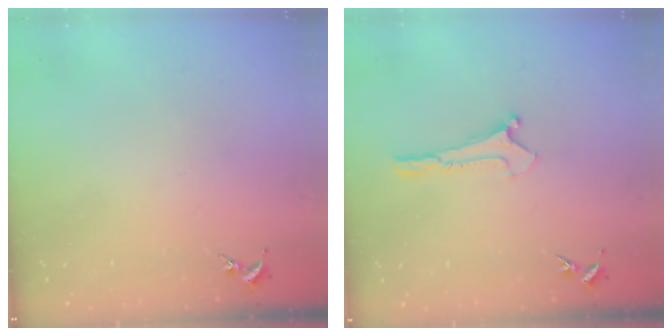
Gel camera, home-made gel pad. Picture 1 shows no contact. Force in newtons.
{"total": 0.0}